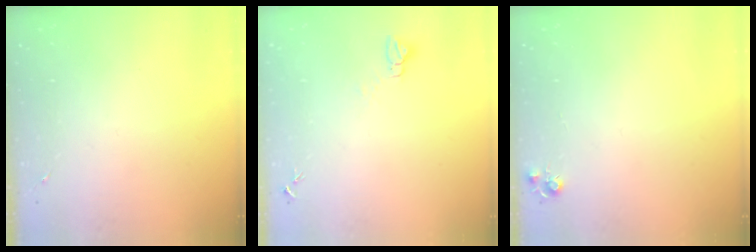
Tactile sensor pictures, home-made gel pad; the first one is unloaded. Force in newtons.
{"total": 4.1, "press": 4.1, "slide": 0.3}
{"total": 5.1, "press": 5.0, "slide": 0.5}